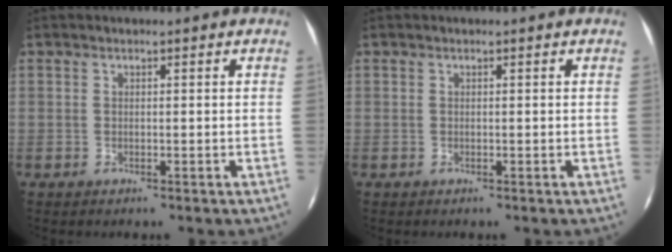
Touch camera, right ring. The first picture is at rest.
{"total": 0.0}